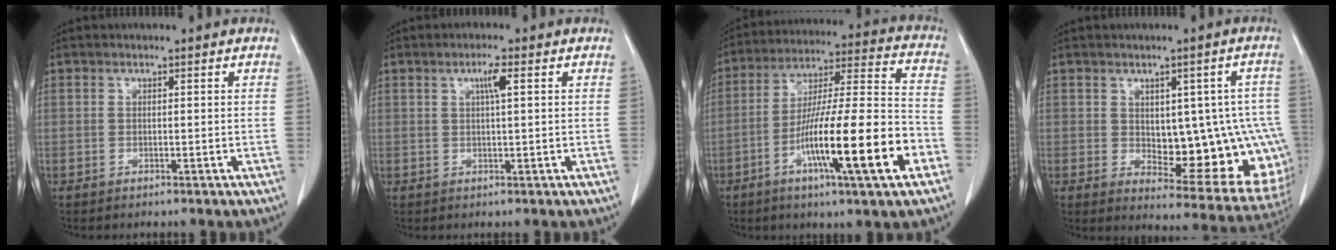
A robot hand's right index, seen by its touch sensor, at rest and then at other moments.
{"total": 2.5, "force": [0.9, 0.0, 2.3], "torque": [-0.044, 0.001, 0.015]}
{"total": 19.6, "force": [-7.6, 0.9, 18.0], "torque": [-0.294, -0.010, -0.126]}
{"total": 16.2, "force": [-1.0, 7.1, 14.5], "torque": [-0.131, 0.015, 0.014]}